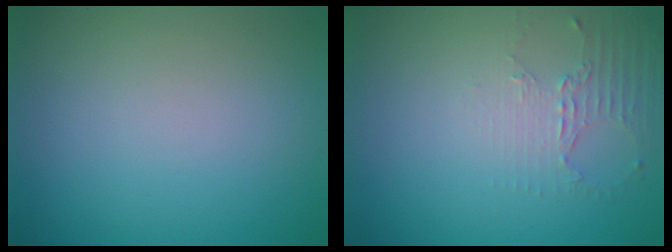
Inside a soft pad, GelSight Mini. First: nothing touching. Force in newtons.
{"total": 2.0, "press": 1.5, "slide": 1.4}